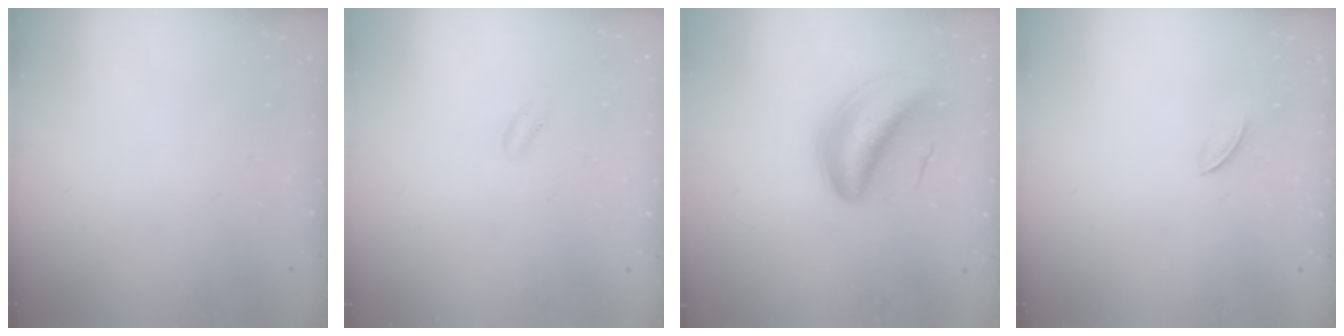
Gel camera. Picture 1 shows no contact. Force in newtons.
{"total": 1.1, "press": 0.9, "slide": 0.5}
{"total": 6.2, "press": 5.7, "slide": 2.4}
{"total": 2.8, "press": 2.7, "slide": 0.9}